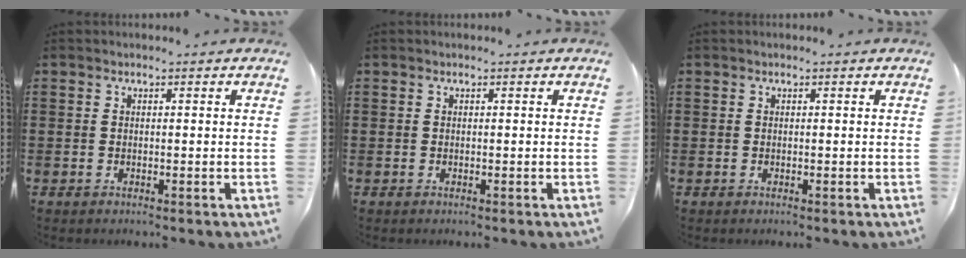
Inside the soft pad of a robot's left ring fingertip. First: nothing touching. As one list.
[{"total": 0.0}, {"total": 0.0}]